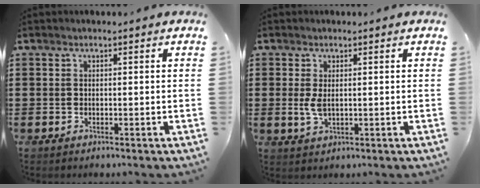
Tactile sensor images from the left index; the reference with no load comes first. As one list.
[{"total": 2.7, "force": [0.2, 1.1, 2.5], "torque": [-0.064, -0.003, -0.001]}]